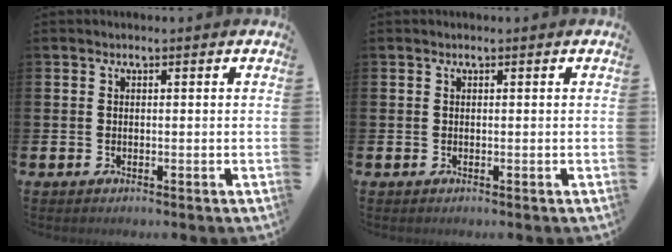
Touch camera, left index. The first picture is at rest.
{"total": 0.5, "force": [-0.4, -0.2, -0.3], "torque": [0.008, -0.002, -0.007]}